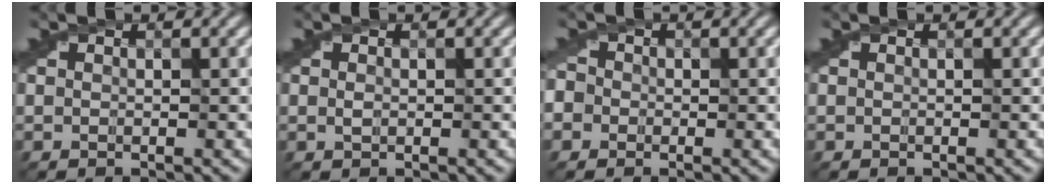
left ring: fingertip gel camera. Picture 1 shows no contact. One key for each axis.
{"total": 0.6, "fx": 0.0, "fy": 0.4, "fz": 0.4, "tx": -0.012, "ty": 0.000, "tz": 0.000}
{"total": 2.1, "fx": -0.6, "fy": 1.9, "fz": 0.5, "tx": -0.003, "ty": 0.012, "tz": -0.022}
{"total": 0.0}